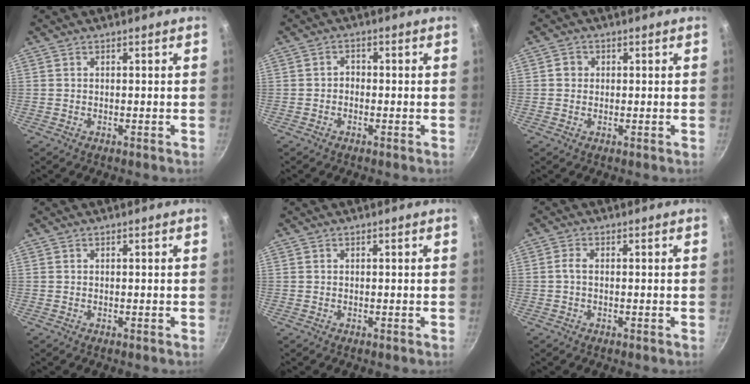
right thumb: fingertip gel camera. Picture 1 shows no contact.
{"total": 1.5, "force": [-0.6, 1.2, 0.7], "torque": [-0.005, 0.010, -0.013]}
{"total": 2.1, "force": [0.2, 1.9, 0.7], "torque": [-0.002, 0.005, 0.000]}
{"total": 0.0}
{"total": 0.0}
{"total": 1.9, "force": [-0.1, 1.1, 1.6], "torque": [-0.036, 0.007, -0.005]}